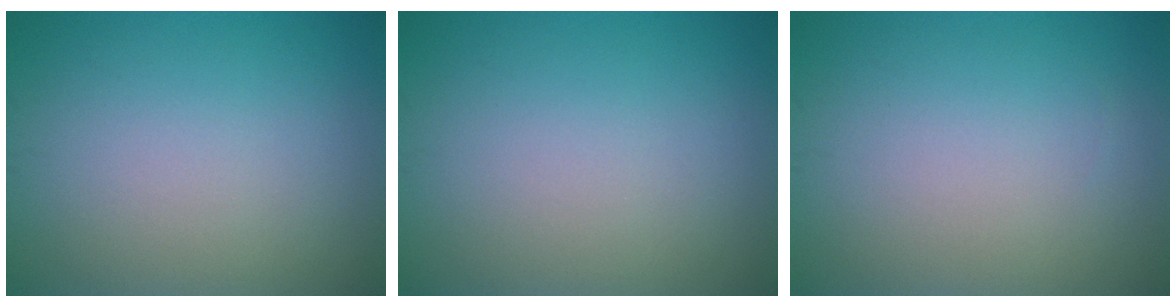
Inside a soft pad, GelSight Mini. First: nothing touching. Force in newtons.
{"total": 0.0}
{"total": 0.0}